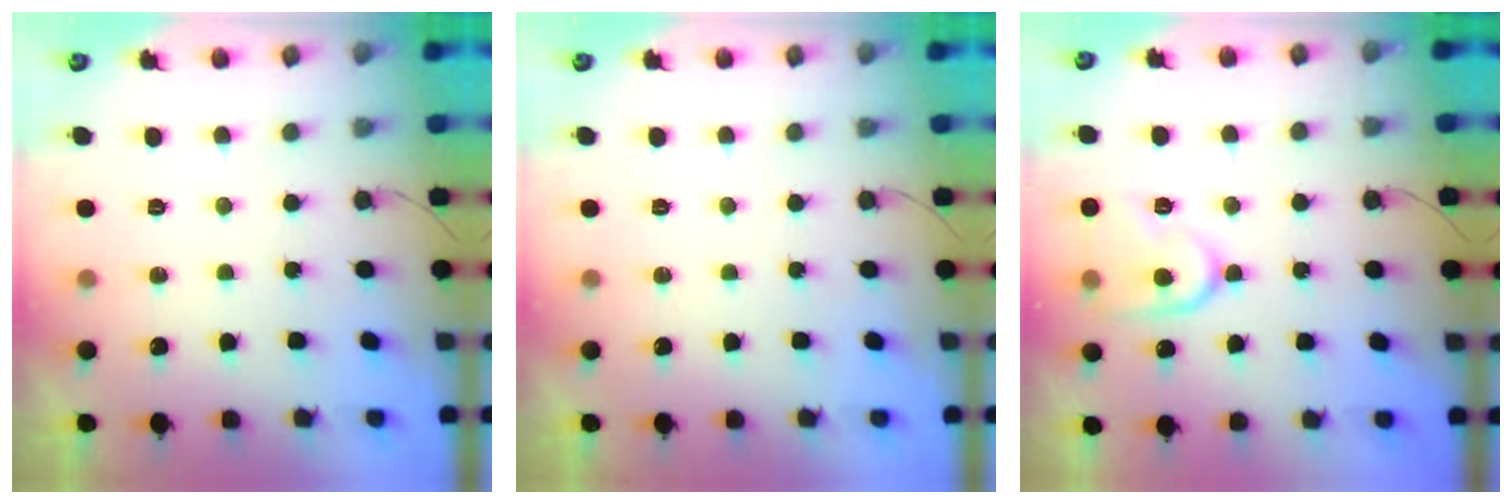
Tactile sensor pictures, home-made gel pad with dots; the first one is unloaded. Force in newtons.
{"total": 0.0}
{"total": 12.5, "press": 12.4, "slide": 1.0}